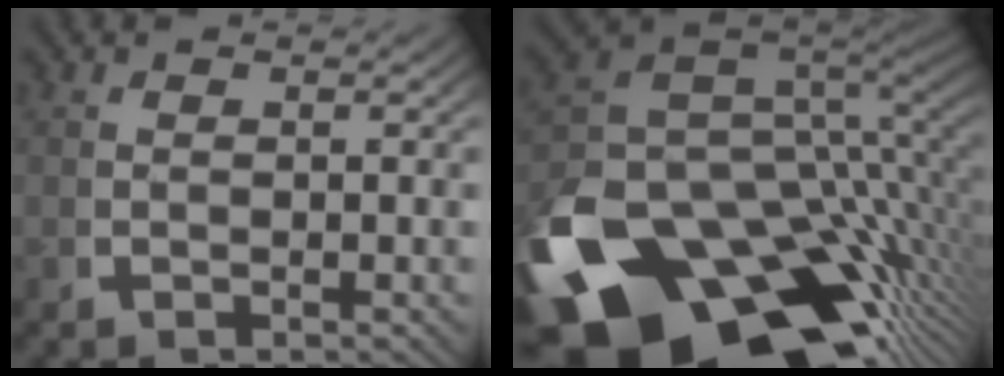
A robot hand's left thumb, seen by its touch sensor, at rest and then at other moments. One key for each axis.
{"total": 26.3, "fx": -8.2, "fy": 16.0, "fz": 19.3, "tx": -0.352, "ty": -0.071, "tz": -0.095}